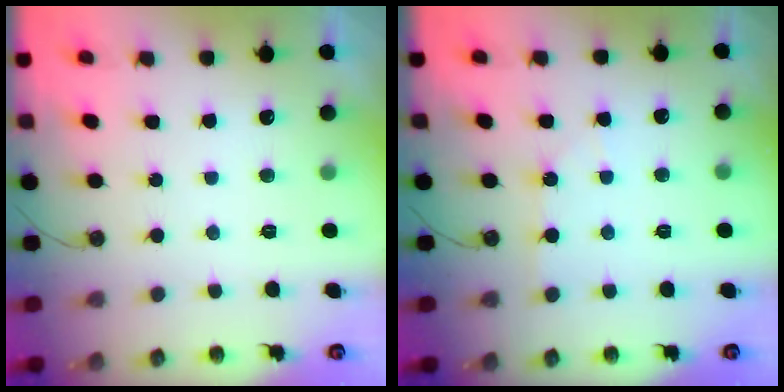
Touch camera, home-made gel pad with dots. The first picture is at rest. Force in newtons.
{"total": 2.9, "press": 2.8, "slide": 0.6}